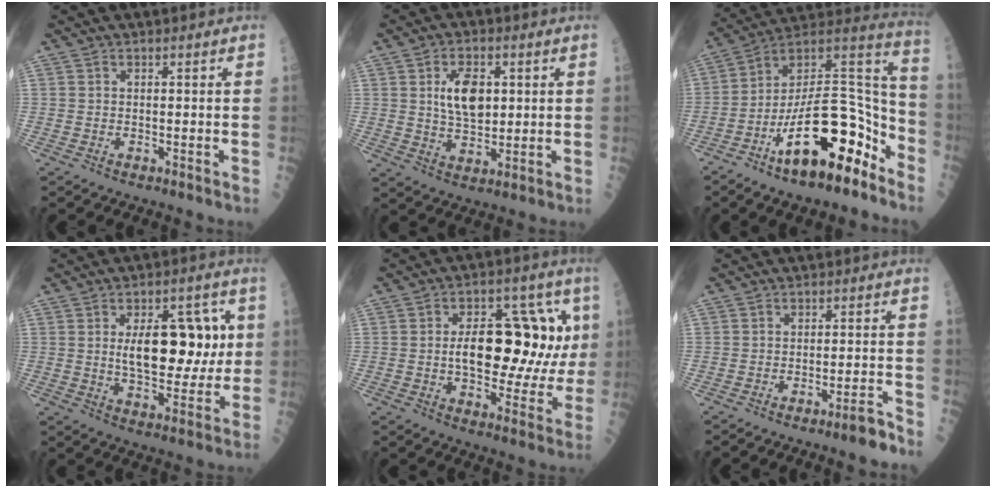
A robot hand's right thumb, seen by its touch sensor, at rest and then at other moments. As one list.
[{"total": 8.8, "force": [2.0, 5.1, 7.0], "torque": [-0.098, -0.011, 0.039]}, {"total": 23.0, "force": [-11.8, 9.1, 17.6], "torque": [-0.272, 0.092, -0.187]}, {"total": 15.7, "force": [2.2, 8.2, 13.2], "torque": [-0.150, 0.001, 0.038]}, {"total": 19.6, "force": [2.4, 10.1, 16.7], "torque": [-0.189, 0.023, 0.036]}, {"total": 4.4, "force": [-3.2, 0.4, 2.9], "torque": [-0.043, 0.030, -0.045]}]